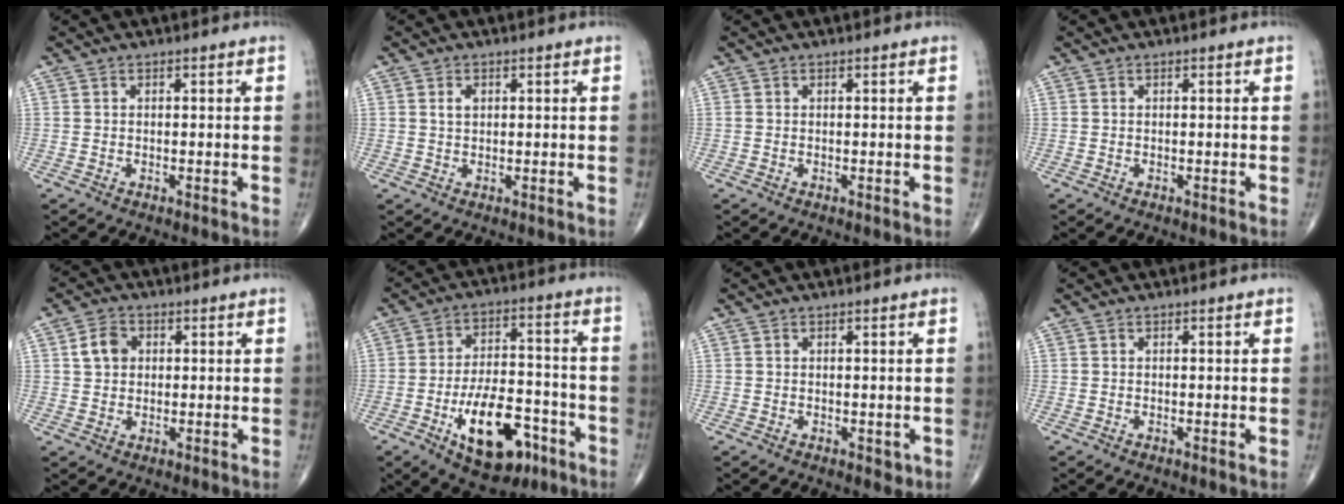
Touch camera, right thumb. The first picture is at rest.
{"total": 1.7, "force": [0.6, 1.1, 1.2], "torque": [-0.018, 0.000, 0.011]}
{"total": 0.0}
{"total": 0.0}
{"total": 4.7, "force": [1.1, 3.8, 2.6], "torque": [-0.037, 0.003, 0.017]}
{"total": 16.0, "force": [-7.1, 8.2, 11.8], "torque": [-0.163, 0.039, -0.103]}
{"total": 1.1, "force": [0.0, 0.9, 0.7], "torque": [-0.005, 0.000, 0.002]}
{"total": 0.0}